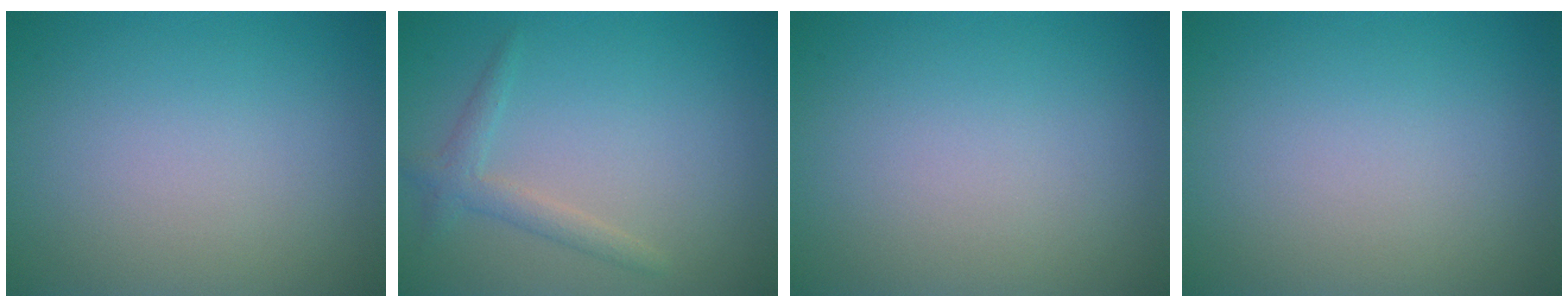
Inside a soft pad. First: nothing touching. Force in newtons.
{"total": 1.8, "press": 1.8, "slide": 0.1}
{"total": 0.0}
{"total": 0.0}